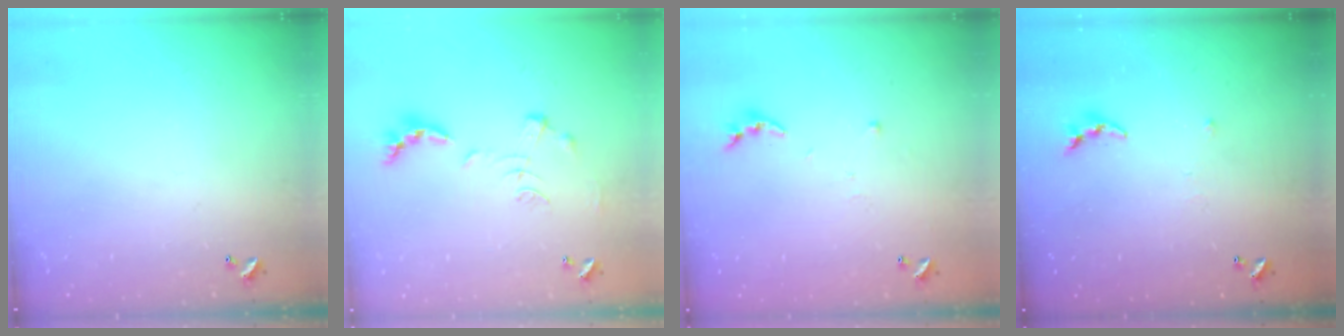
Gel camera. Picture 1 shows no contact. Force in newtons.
{"total": 1.1, "press": 1.0, "slide": 0.4}
{"total": 3.8, "press": 3.8, "slide": 0.3}
{"total": 4.0, "press": 3.9, "slide": 0.5}